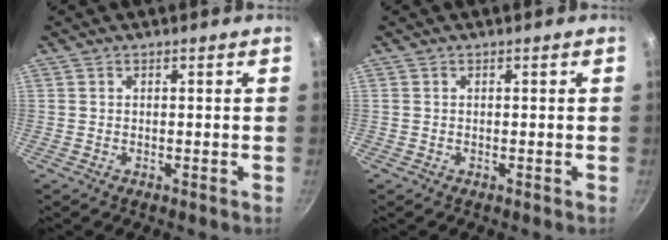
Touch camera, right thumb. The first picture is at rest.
{"total": 0.0}